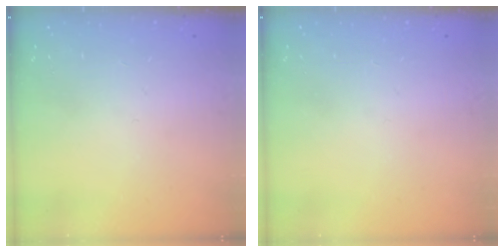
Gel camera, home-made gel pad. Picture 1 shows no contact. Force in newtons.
{"total": 0.0}